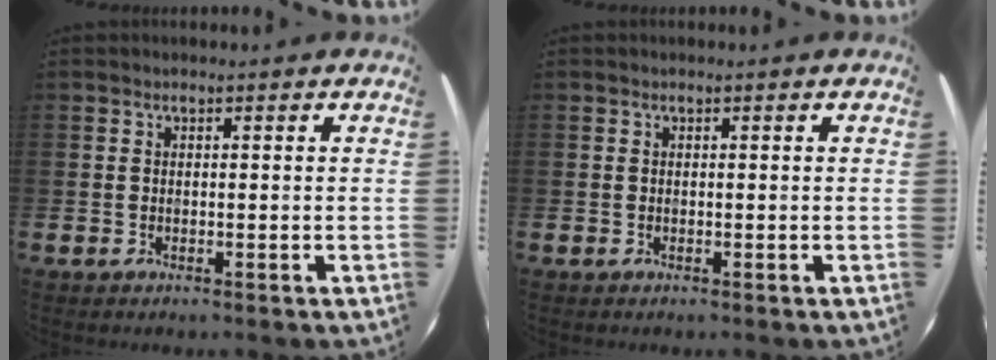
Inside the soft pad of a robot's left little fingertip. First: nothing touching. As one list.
[{"total": 0.0}]